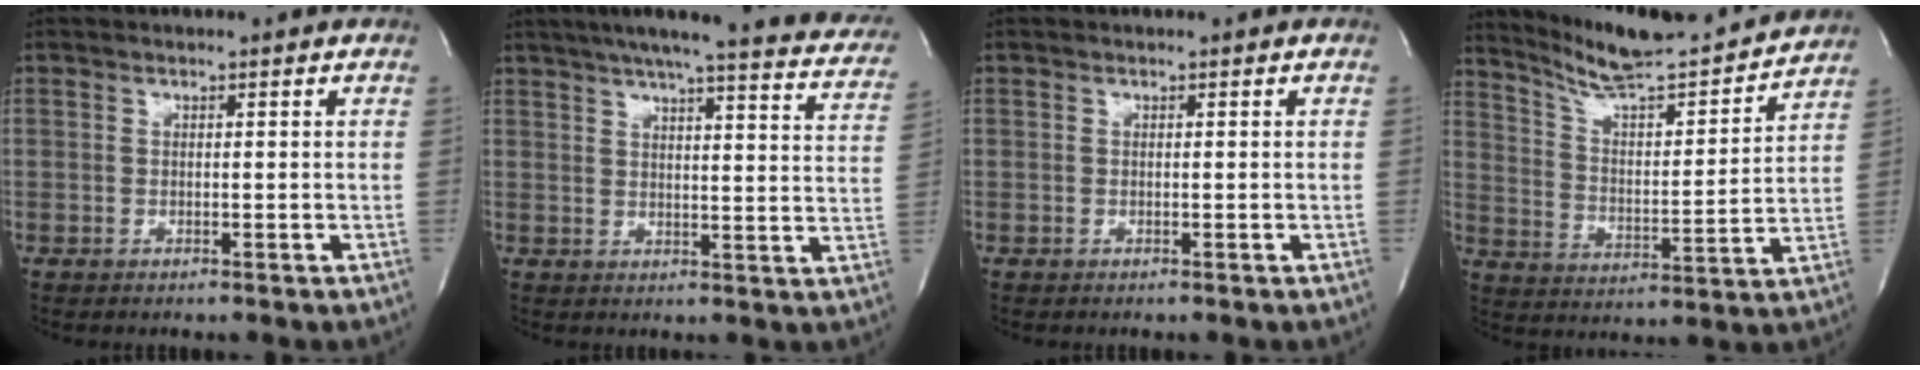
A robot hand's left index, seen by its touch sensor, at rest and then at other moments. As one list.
[{"total": 25.2, "force": [21.7, 2.6, 12.5], "torque": [-0.176, -0.033, 0.249]}, {"total": 0.0}, {"total": 18.3, "force": [17.1, 0.8, 6.2], "torque": [-0.106, -0.019, 0.262]}]